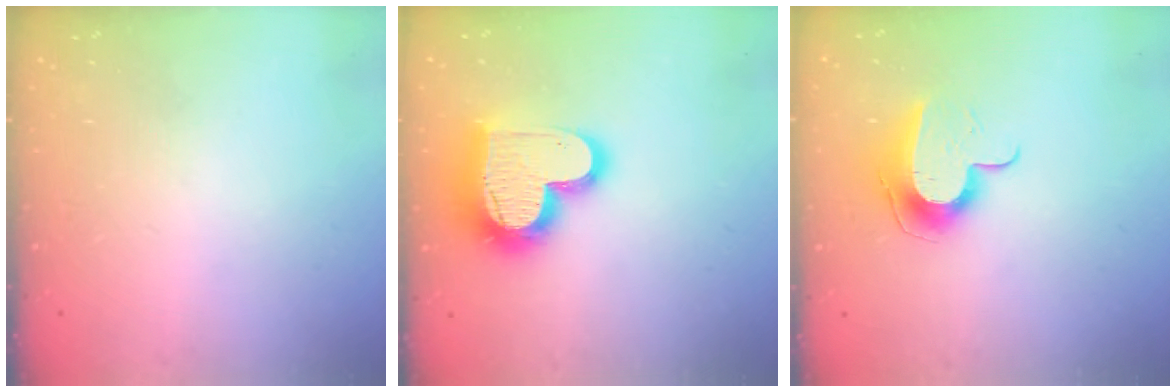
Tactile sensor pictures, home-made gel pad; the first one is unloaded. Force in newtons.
{"total": 18.1, "press": 18.0, "slide": 1.6}
{"total": 10.0, "press": 10.0, "slide": 0.3}